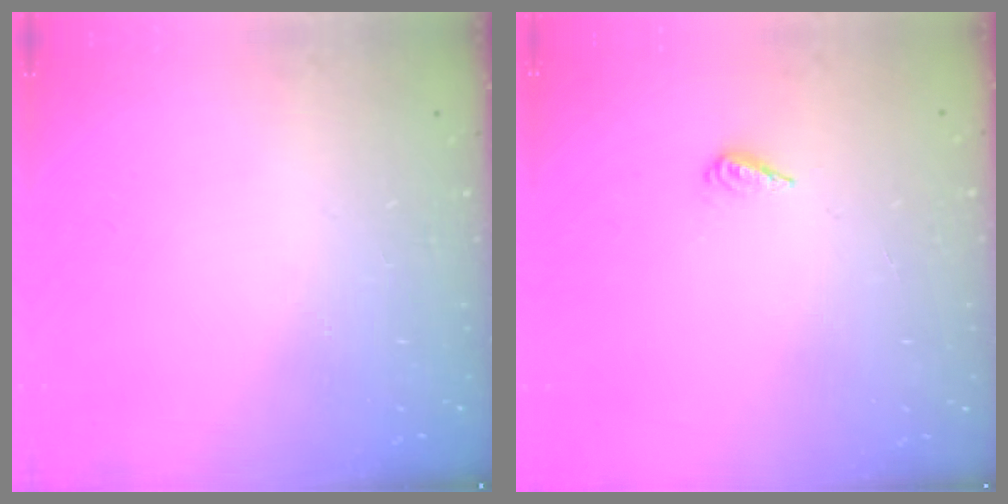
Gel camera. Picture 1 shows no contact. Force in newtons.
{"total": 2.3, "press": 2.2, "slide": 0.8}